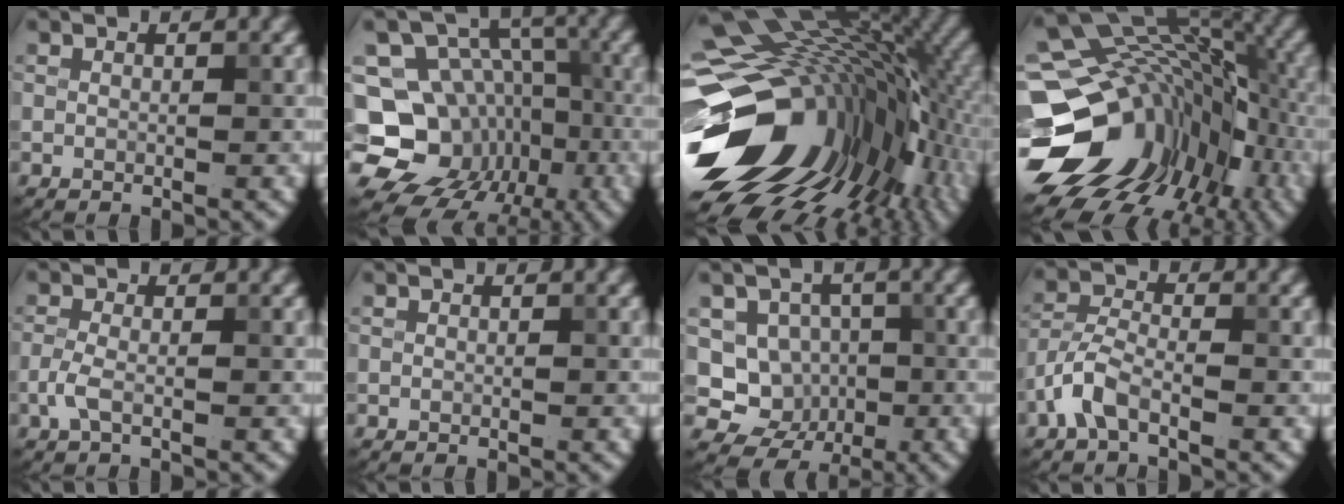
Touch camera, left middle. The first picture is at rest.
{"total": 15.1, "force": [-4.7, 13.3, 5.4], "torque": [-0.096, -0.003, -0.091]}
{"total": 19.4, "force": [-0.8, 12.9, 14.6], "torque": [-0.257, -0.047, 0.022]}
{"total": 16.6, "force": [-4.6, 12.4, 10.0], "torque": [-0.145, 0.001, -0.045]}
{"total": 1.7, "force": [-0.7, 0.6, 1.5], "torque": [-0.035, 0.001, -0.019]}
{"total": 0.0}
{"total": 5.6, "force": [-0.8, 5.2, 2.0], "torque": [-0.013, -0.004, -0.033]}
{"total": 3.3, "force": [-1.9, 1.4, 2.3], "torque": [-0.049, 0.007, -0.050]}